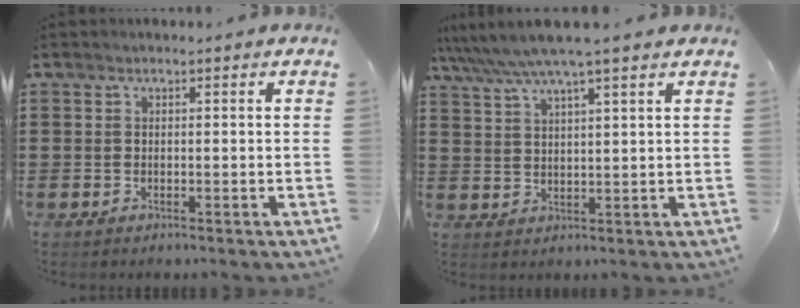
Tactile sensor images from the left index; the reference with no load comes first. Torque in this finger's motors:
{"motor_torque": [2.14, 0.00, 0.34, 0.21]}